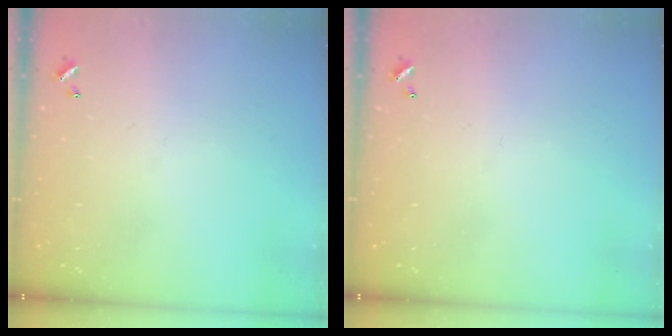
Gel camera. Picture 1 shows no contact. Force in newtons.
{"total": 0.0}